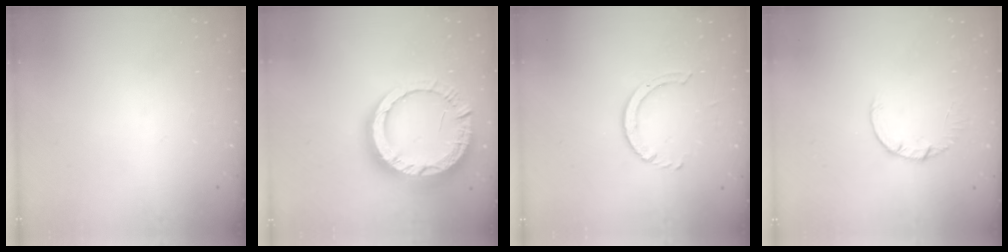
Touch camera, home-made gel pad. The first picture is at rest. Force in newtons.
{"total": 17.4, "press": 17.3, "slide": 1.8}
{"total": 4.2, "press": 4.2, "slide": 0.3}
{"total": 2.7, "press": 2.7, "slide": 0.4}